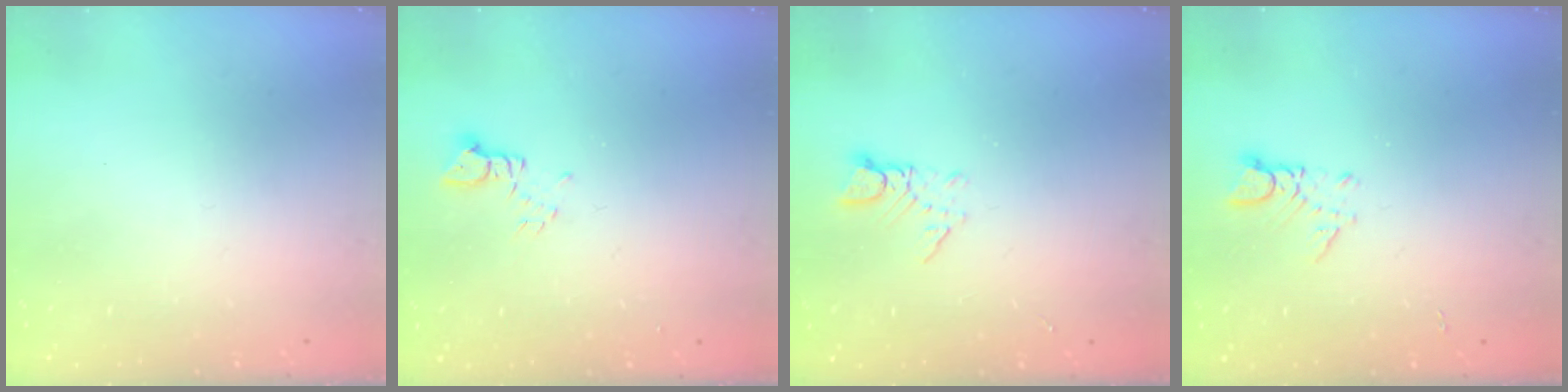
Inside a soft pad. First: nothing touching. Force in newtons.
{"total": 2.1, "press": 2.1, "slide": 0.3}
{"total": 3.2, "press": 3.1, "slide": 0.3}
{"total": 2.7, "press": 2.6, "slide": 0.3}